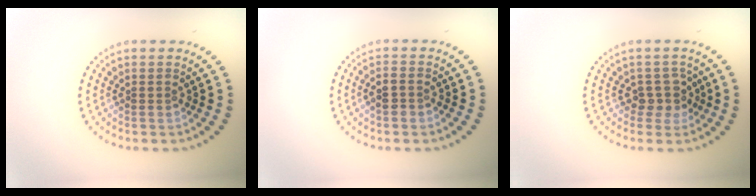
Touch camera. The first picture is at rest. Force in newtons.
{"total": 1.7, "press": 1.6, "slide": 0.7}
{"total": 2.2, "press": 1.7, "slide": 1.5}